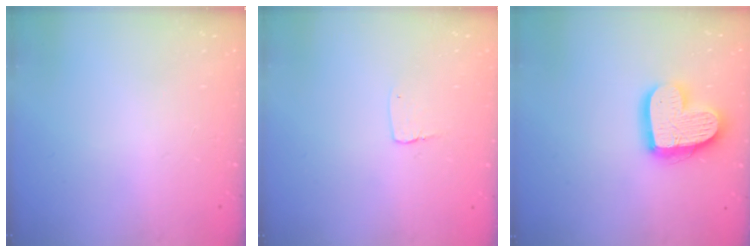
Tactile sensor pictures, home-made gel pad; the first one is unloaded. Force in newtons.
{"total": 2.9, "press": 2.9, "slide": 0.2}
{"total": 16.2, "press": 16.2, "slide": 1.1}